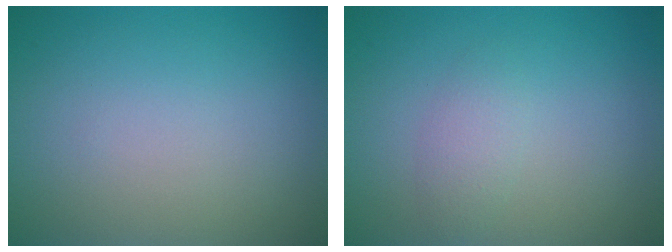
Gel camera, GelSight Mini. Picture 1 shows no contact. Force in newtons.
{"total": 1.6, "press": 1.6, "slide": 0.1}